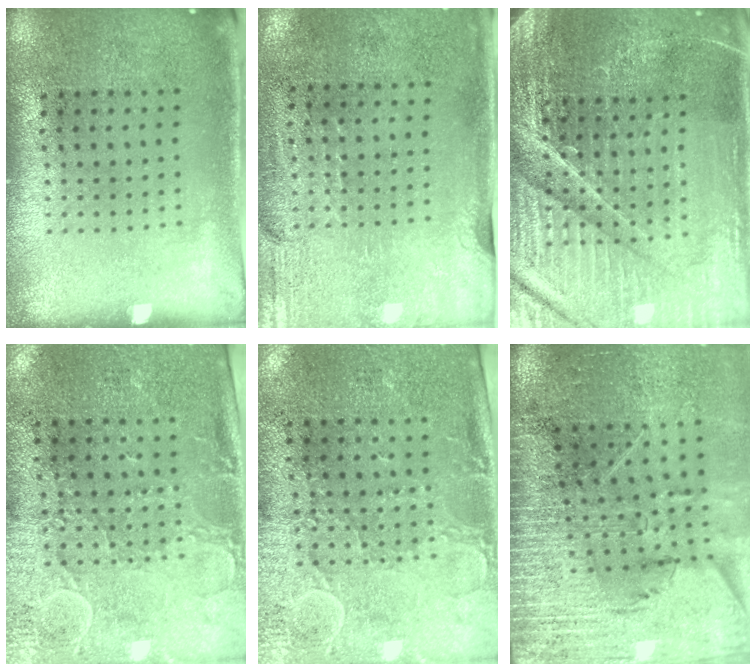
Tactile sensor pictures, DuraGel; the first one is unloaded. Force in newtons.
{"total": 2.9, "press": 2.5, "slide": 1.5}
{"total": 5.5, "press": 5.1, "slide": 2.1}
{"total": 2.9, "press": 2.5, "slide": 1.6}
{"total": 2.9, "press": 2.5, "slide": 1.6}
{"total": 3.9, "press": 3.4, "slide": 2.0}